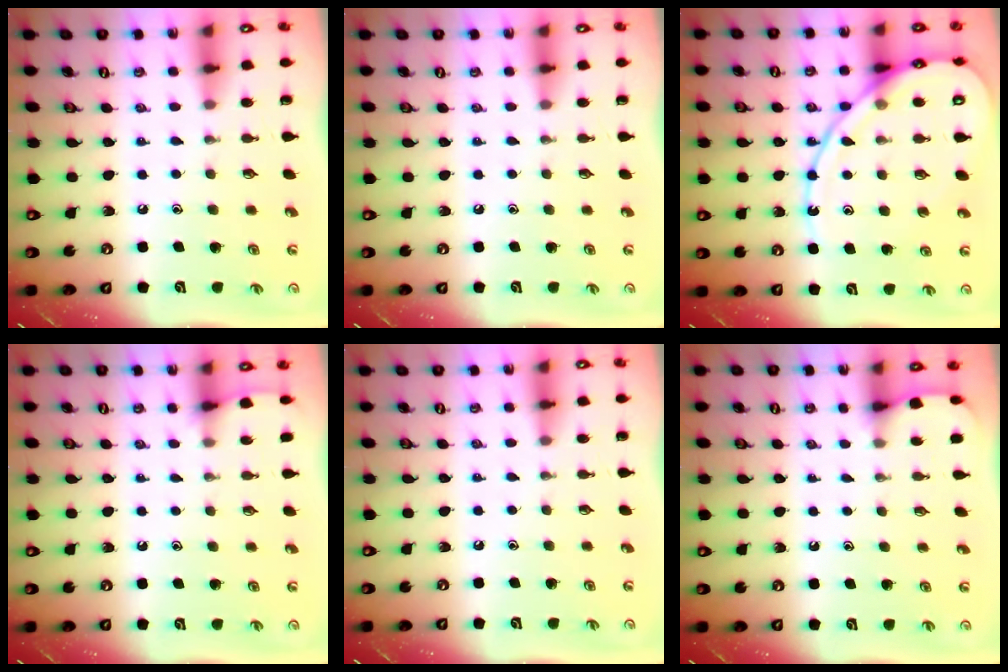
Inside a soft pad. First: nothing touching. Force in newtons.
{"total": 0.0}
{"total": 14.9, "press": 14.9, "slide": 1.3}
{"total": 2.4, "press": 2.4, "slide": 0.4}
{"total": 0.0}
{"total": 2.6, "press": 2.6, "slide": 0.2}